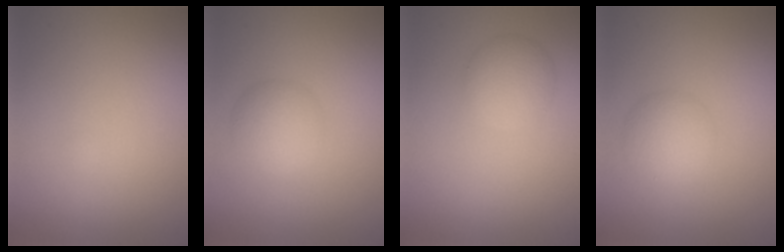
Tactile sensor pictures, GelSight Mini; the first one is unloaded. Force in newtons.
{"total": 2.9, "press": 2.9, "slide": 0.1}
{"total": 2.7, "press": 2.7, "slide": 0.1}
{"total": 2.8, "press": 2.8, "slide": 0.1}